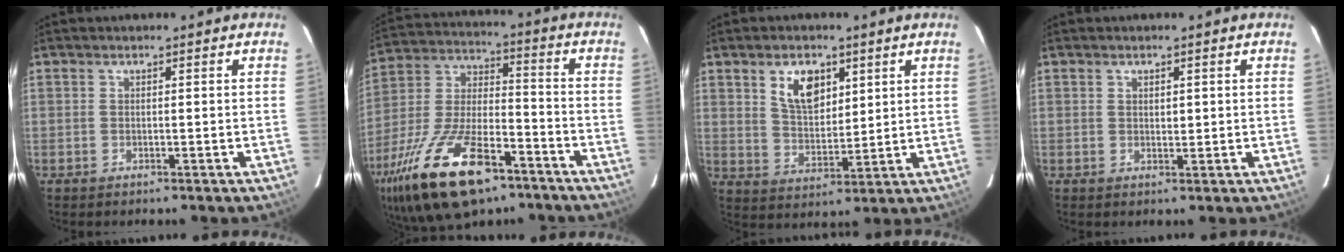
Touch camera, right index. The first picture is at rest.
{"total": 24.2, "force": [-14.6, 10.2, 16.4], "torque": [-0.335, -0.022, -0.249]}
{"total": 8.3, "force": [3.9, 4.8, 5.5], "torque": [-0.095, 0.007, 0.080]}
{"total": 1.4, "force": [0.5, 1.0, 0.8], "torque": [-0.011, 0.003, 0.011]}